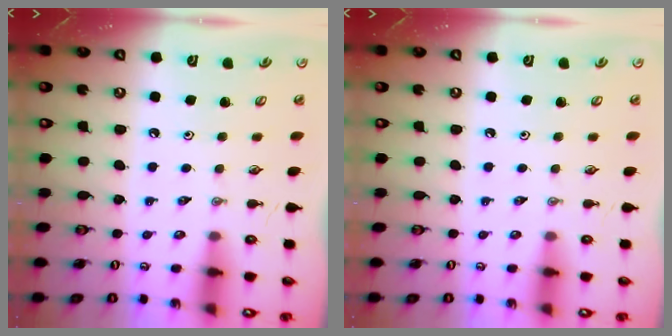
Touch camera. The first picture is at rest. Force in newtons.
{"total": 0.0}